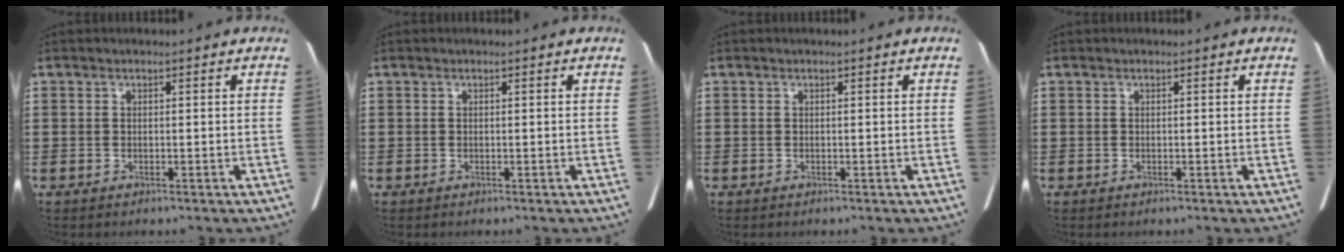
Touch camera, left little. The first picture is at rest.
{"total": 0.0}
{"total": 0.0}
{"total": 0.0}